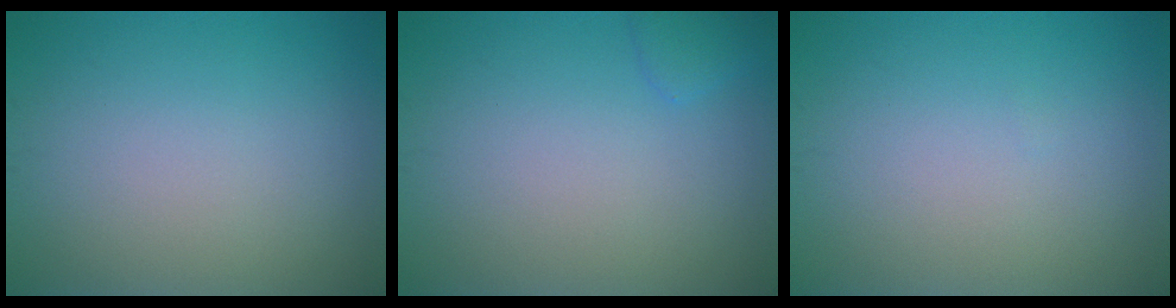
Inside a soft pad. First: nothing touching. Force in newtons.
{"total": 1.0, "press": 1.0, "slide": 0.1}
{"total": 0.0}